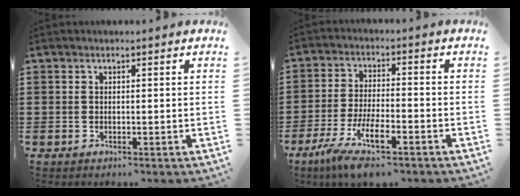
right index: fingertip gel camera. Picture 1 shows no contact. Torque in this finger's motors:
{"motor_torque": [0.58, 0.64, 0.07, 0.01]}